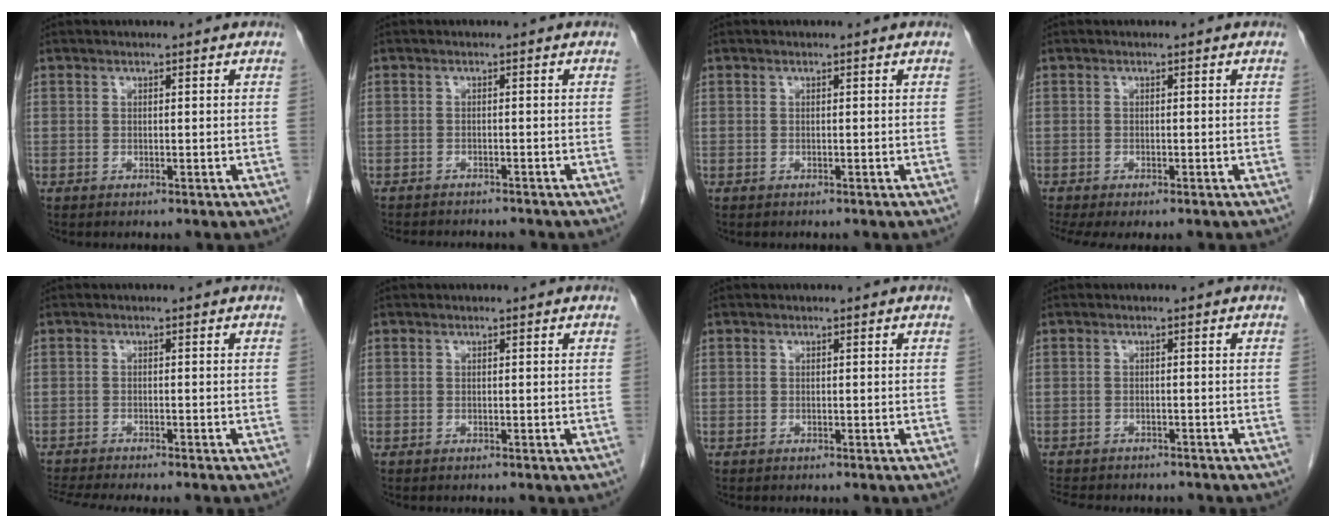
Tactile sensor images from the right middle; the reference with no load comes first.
{"total": 7.2, "force": [-6.6, 1.7, 2.2], "torque": [-0.031, -0.003, -0.085]}
{"total": 0.0}
{"total": 6.0, "force": [-4.7, 1.7, 3.4], "torque": [-0.053, -0.006, -0.069]}
{"total": 8.1, "force": [-7.3, 0.1, 3.5], "torque": [-0.051, -0.012, -0.113]}
{"total": 0.0}
{"total": 0.0}
{"total": 9.1, "force": [-7.9, 3.2, 3.3], "torque": [-0.065, 0.000, -0.099]}